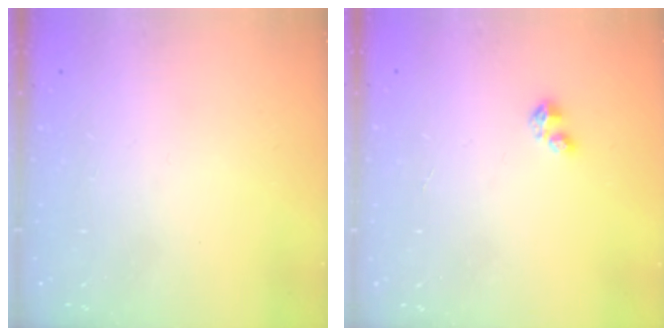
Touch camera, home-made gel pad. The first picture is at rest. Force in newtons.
{"total": 2.7, "press": 2.7, "slide": 0.4}